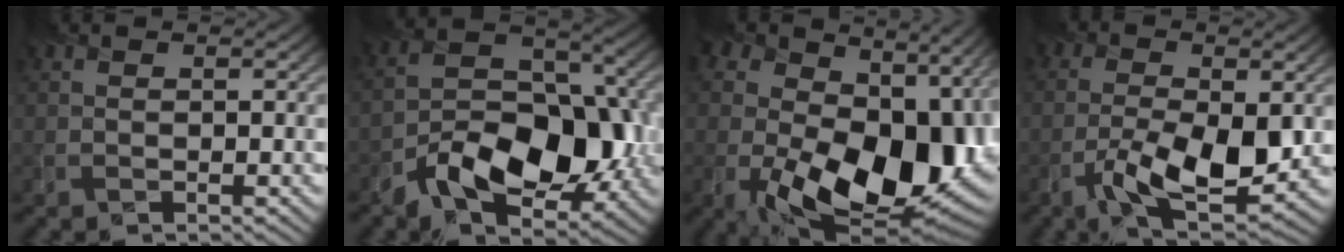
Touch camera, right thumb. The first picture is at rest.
{"total": 11.9, "force": [-4.8, 6.8, 8.5], "torque": [-0.142, -0.005, -0.087]}
{"total": 18.6, "force": [-1.9, 12.5, 13.7], "torque": [-0.228, -0.076, 0.025]}
{"total": 9.2, "force": [-2.8, 4.0, 7.8], "torque": [-0.144, -0.015, -0.042]}